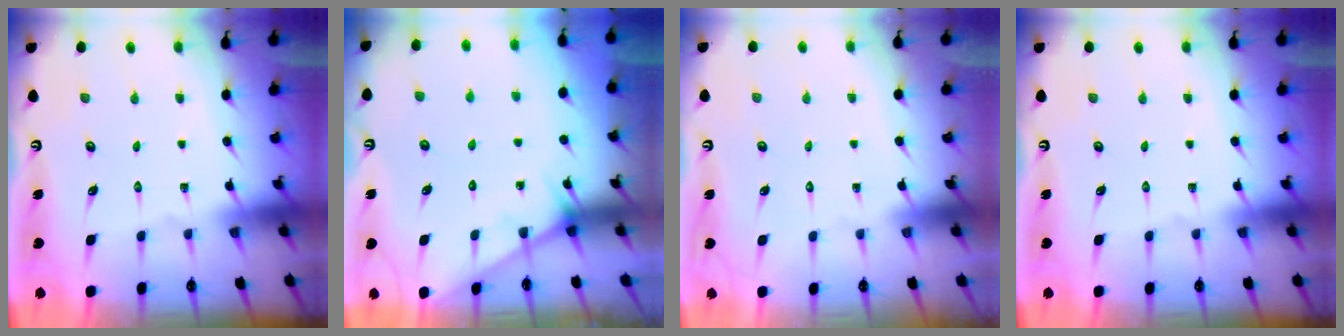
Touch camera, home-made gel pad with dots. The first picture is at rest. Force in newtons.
{"total": 4.4, "press": 4.4, "slide": 0.3}
{"total": 1.7, "press": 1.7, "slide": 0.1}
{"total": 0.0}